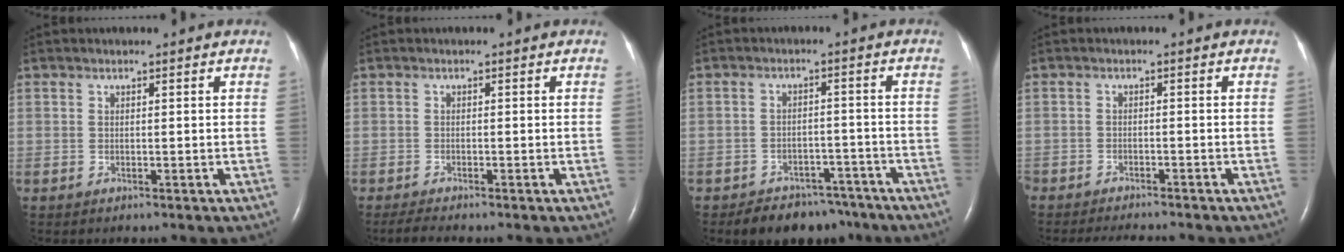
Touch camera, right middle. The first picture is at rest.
{"total": 2.2, "force": [-1.9, -0.1, 1.1], "torque": [-0.030, -0.008, -0.033]}
{"total": 9.2, "force": [-7.6, 4.7, 2.2], "torque": [-0.017, 0.010, -0.102]}
{"total": 6.7, "force": [-6.2, 1.1, 2.5], "torque": [-0.031, -0.010, -0.088]}